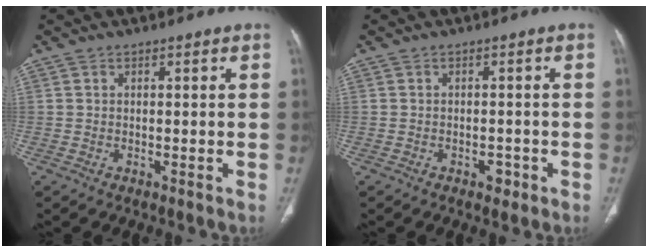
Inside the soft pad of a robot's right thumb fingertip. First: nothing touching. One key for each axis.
{"total": 2.0, "fx": -1.1, "fy": 1.3, "fz": 1.2, "tx": -0.009, "ty": 0.004, "tz": -0.012}